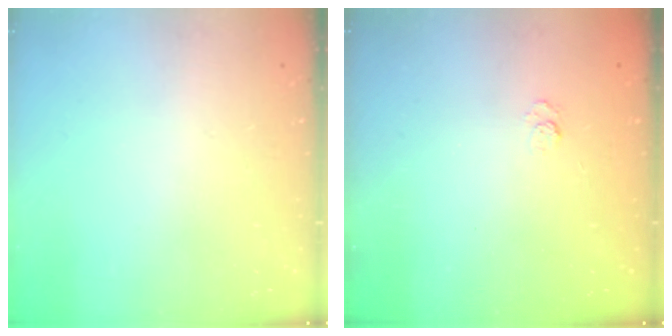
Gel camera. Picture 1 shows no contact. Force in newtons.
{"total": 2.1, "press": 1.6, "slide": 1.3}